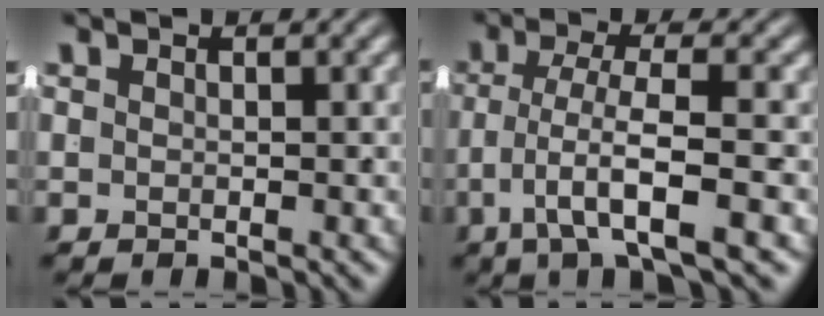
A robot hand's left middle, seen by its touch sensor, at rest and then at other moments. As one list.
[{"total": 5.0, "force": [-2.0, 1.1, 4.4], "torque": [-0.087, -0.018, -0.024]}]